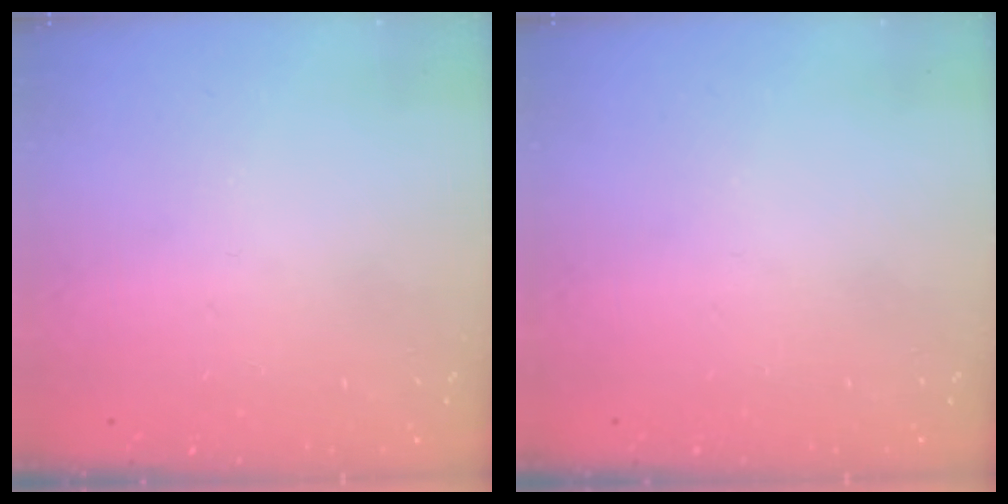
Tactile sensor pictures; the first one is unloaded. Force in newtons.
{"total": 0.0}